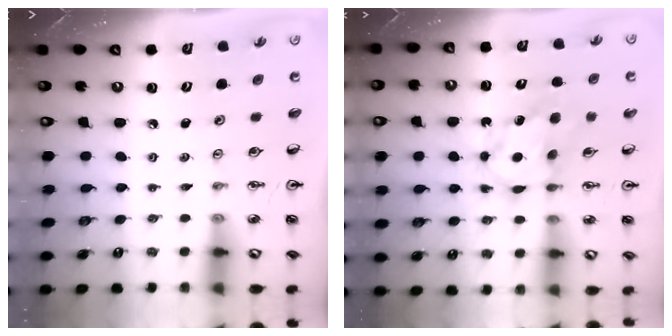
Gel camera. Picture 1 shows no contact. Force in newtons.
{"total": 6.9, "press": 6.9, "slide": 0.2}